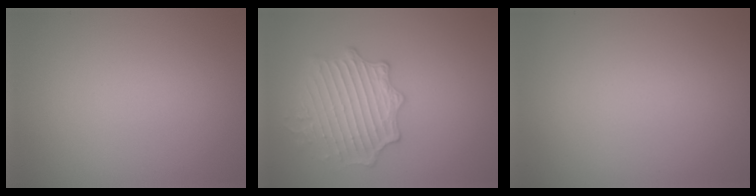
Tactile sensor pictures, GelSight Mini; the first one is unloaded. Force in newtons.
{"total": 3.9, "press": 3.9, "slide": 0.1}
{"total": 0.0}